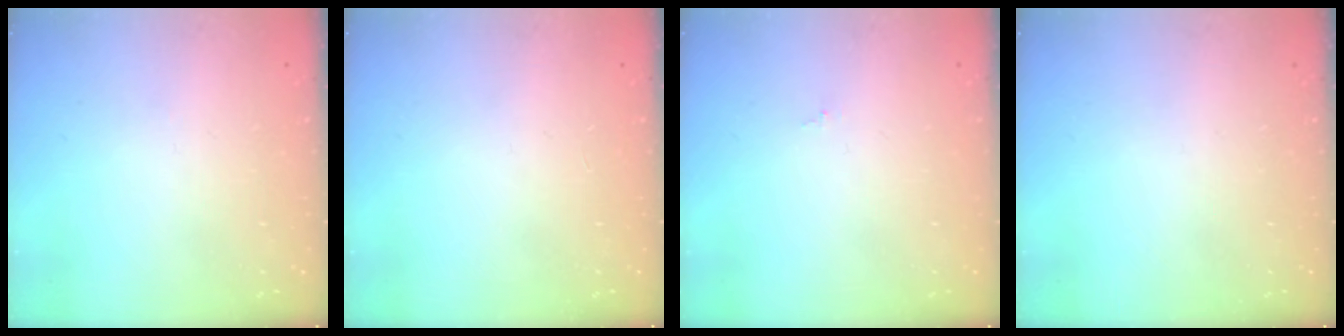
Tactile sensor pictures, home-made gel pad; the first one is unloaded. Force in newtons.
{"total": 0.0}
{"total": 0.0}
{"total": 0.0}